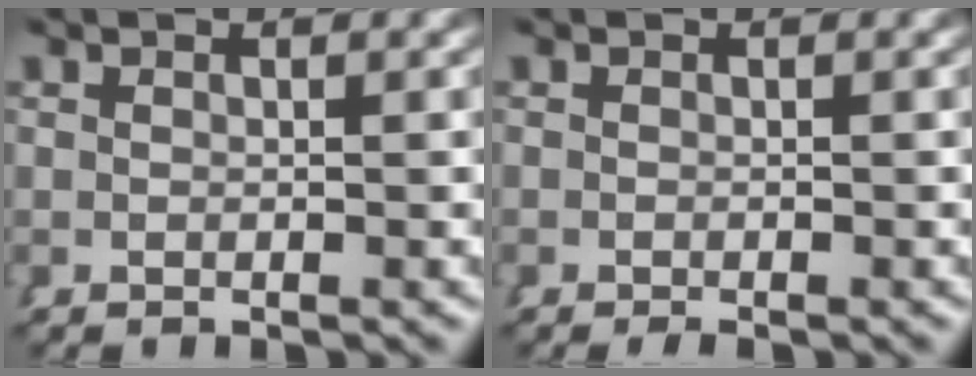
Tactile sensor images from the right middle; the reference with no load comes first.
{"total": 0.7, "force": [-0.5, 0.3, 0.3], "torque": [-0.007, 0.003, -0.011]}